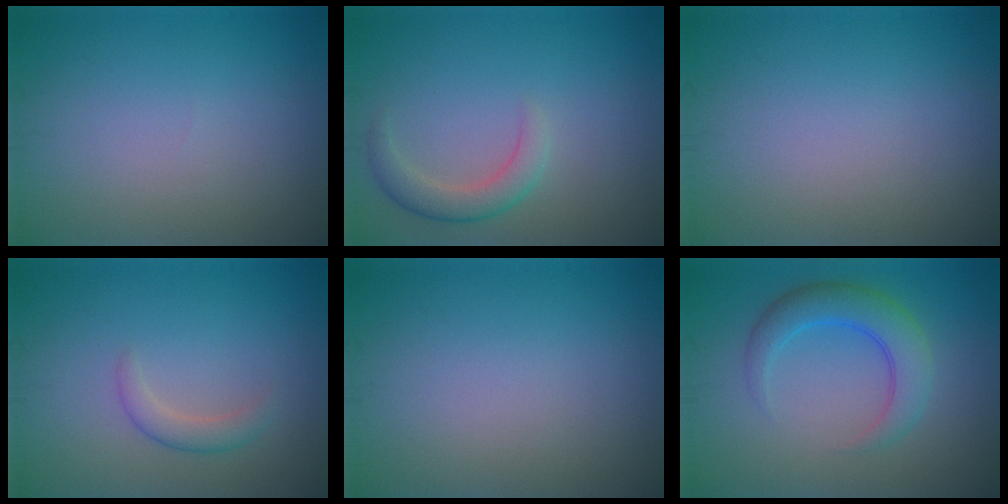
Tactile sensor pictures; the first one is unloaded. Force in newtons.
{"total": 2.8, "press": 2.8, "slide": 0.1}
{"total": 0.0}
{"total": 1.7, "press": 1.7, "slide": 0.1}
{"total": 0.0}
{"total": 4.2, "press": 4.1, "slide": 0.3}